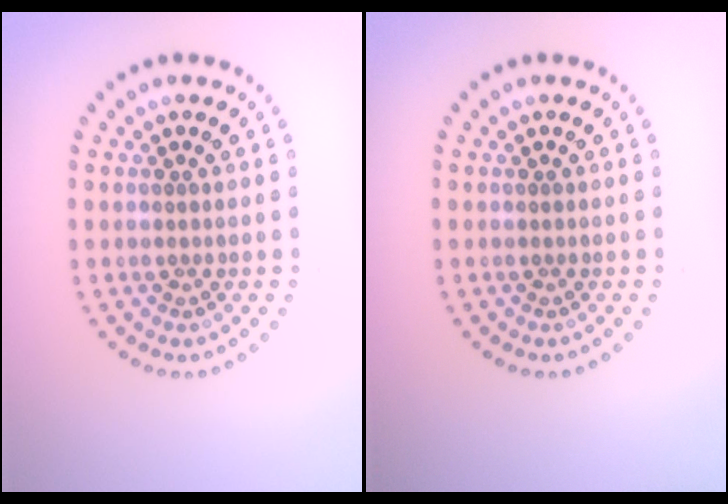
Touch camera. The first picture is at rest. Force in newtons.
{"total": 0.0}